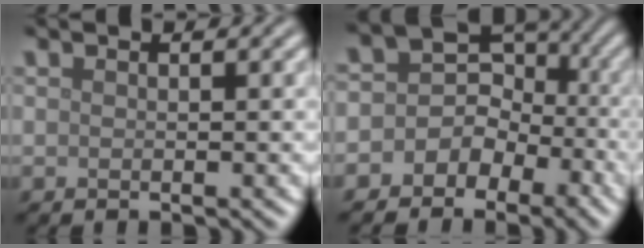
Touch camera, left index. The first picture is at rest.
{"total": 7.4, "force": [-1.8, 6.8, 2.4], "torque": [-0.002, 0.048, -0.058]}